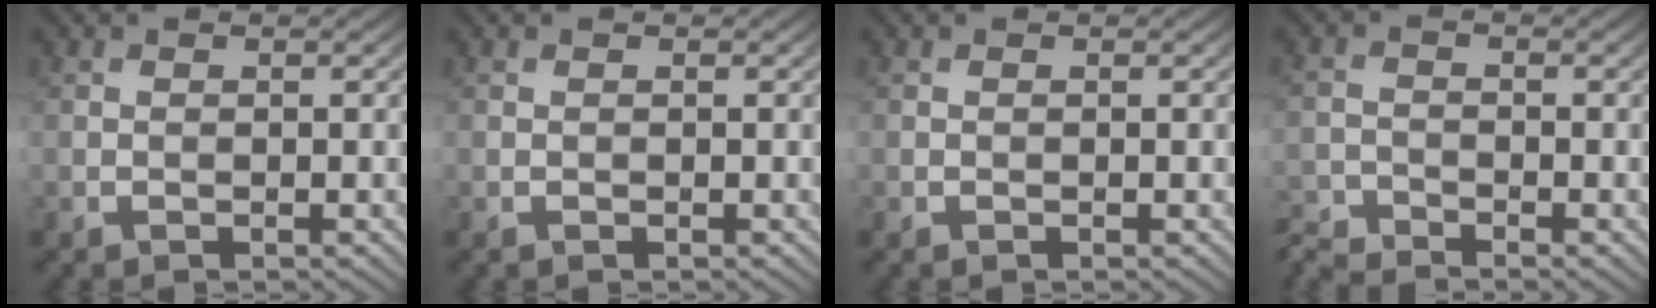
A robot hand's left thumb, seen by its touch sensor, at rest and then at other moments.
{"total": 0.0}
{"total": 0.0}
{"total": 3.5, "force": [-3.4, 0.3, 0.8], "torque": [-0.028, -0.009, -0.077]}